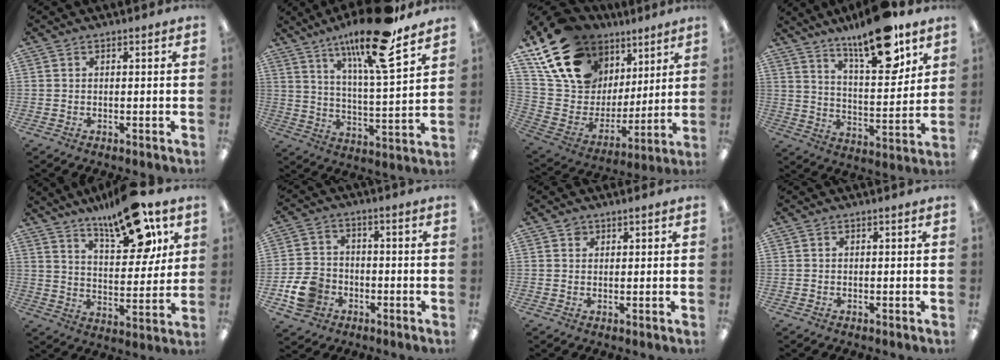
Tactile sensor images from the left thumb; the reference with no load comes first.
{"total": 18.8, "force": [13.1, 3.7, 12.9], "torque": [-0.222, -0.067, 0.209]}
{"total": 20.6, "force": [13.4, 12.9, 8.8], "torque": [-0.185, -0.065, 0.260]}
{"total": 18.4, "force": [13.3, 5.6, 11.3], "torque": [-0.179, -0.076, 0.217]}
{"total": 18.2, "force": [12.6, 6.8, 11.2], "torque": [-0.167, -0.068, 0.207]}
{"total": 8.8, "force": [-3.5, 7.0, 4.1], "torque": [-0.103, 0.022, -0.063]}
{"total": 1.5, "force": [1.1, 1.0, 0.2], "torque": [0.003, -0.003, 0.019]}
{"total": 0.0}